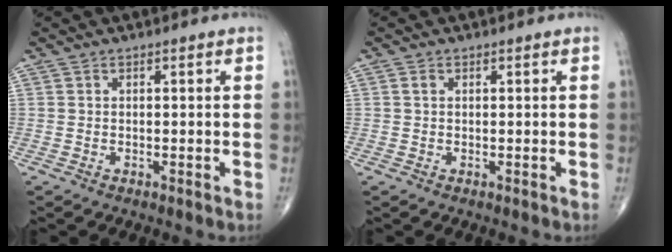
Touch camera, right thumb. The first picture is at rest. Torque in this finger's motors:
{"motor_torque": [-0.30, 0.11, -0.49, -0.16, 0.01]}